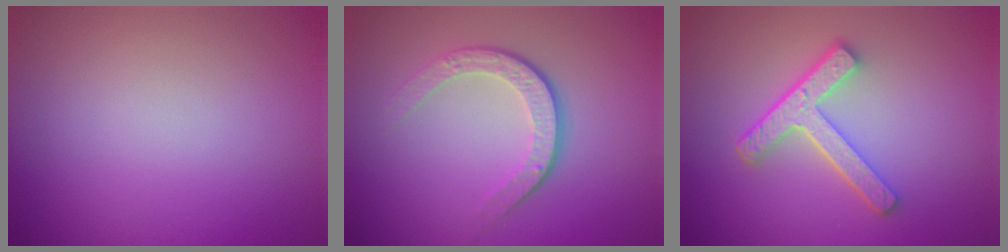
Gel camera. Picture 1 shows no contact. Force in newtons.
{"total": 3.7, "press": 2.6, "slide": 2.6}
{"total": 4.3, "press": 3.3, "slide": 2.7}